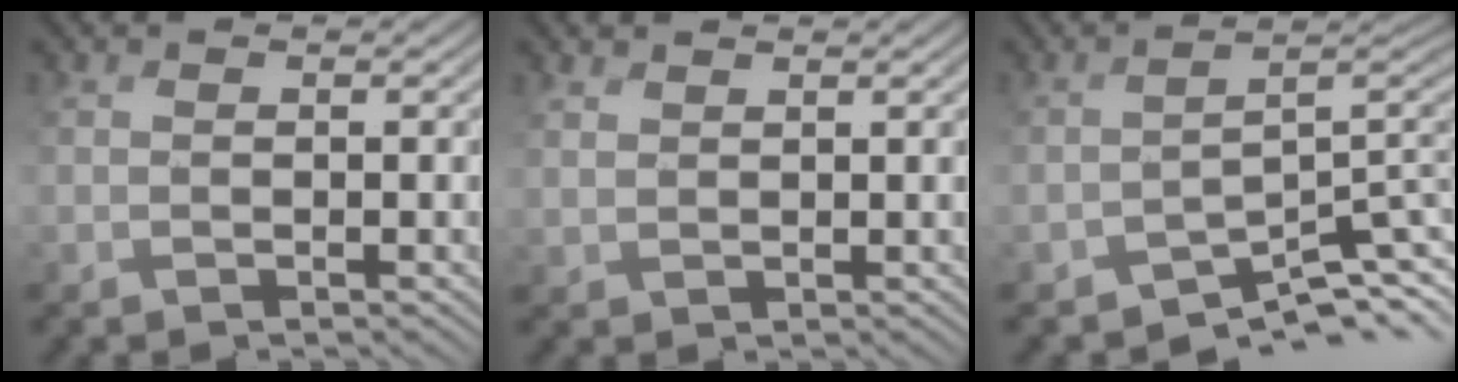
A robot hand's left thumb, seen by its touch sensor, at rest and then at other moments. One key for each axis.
{"total": 1.9, "fx": 1.6, "fy": -0.1, "fz": -1.0, "tx": 0.013, "ty": 0.000, "tz": 0.031}
{"total": 6.1, "fx": -5.2, "fy": 1.2, "fz": 2.8, "tx": -0.040, "ty": -0.008, "tz": -0.078}